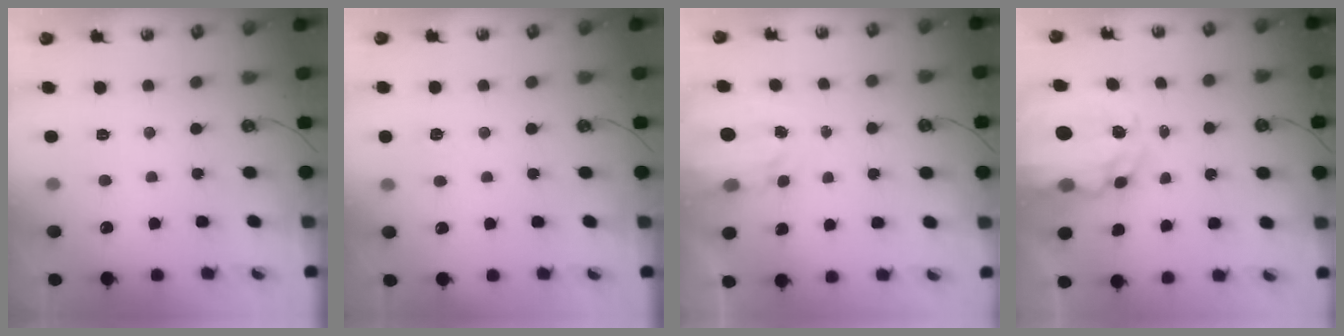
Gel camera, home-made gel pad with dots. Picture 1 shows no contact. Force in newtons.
{"total": 2.3, "press": 2.3, "slide": 0.3}
{"total": 2.6, "press": 2.6, "slide": 0.4}
{"total": 10.8, "press": 10.8, "slide": 1.1}